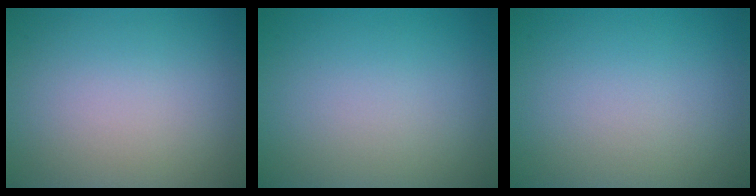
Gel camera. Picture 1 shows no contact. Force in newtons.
{"total": 0.0}
{"total": 0.0}